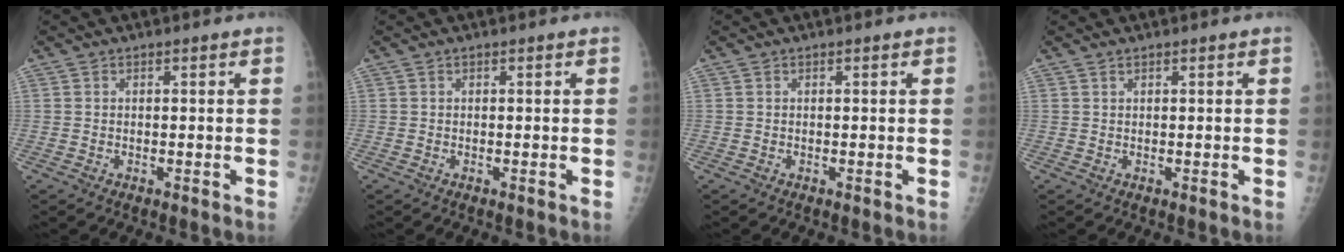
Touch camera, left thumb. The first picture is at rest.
{"total": 0.0}
{"total": 0.0}
{"total": 0.5, "force": [0.5, 0.1, 0.2], "torque": [-0.002, 0.004, 0.010]}